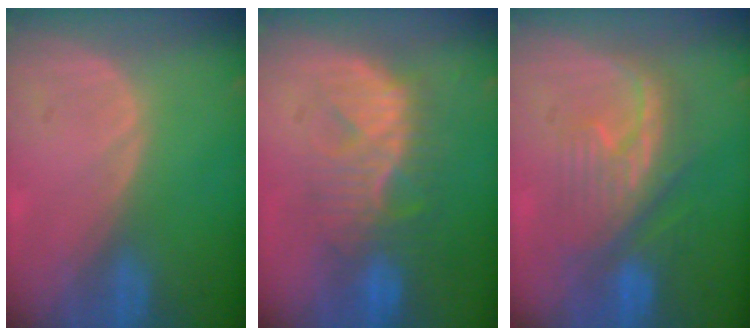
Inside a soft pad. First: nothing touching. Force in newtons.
{"total": 8.7, "press": 8.5, "slide": 1.9}
{"total": 7.9, "press": 7.8, "slide": 1.2}